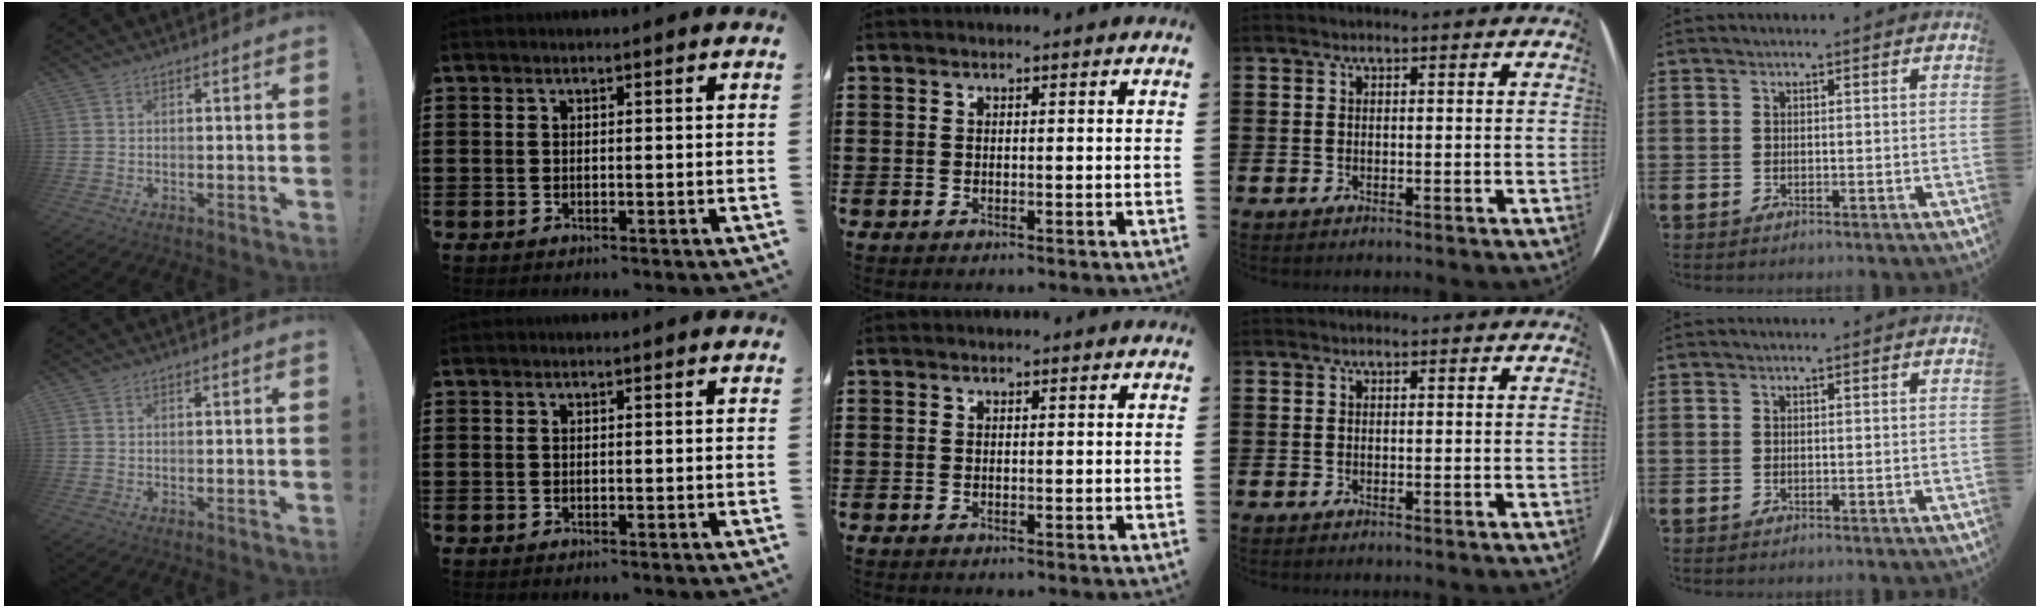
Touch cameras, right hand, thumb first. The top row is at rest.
{}